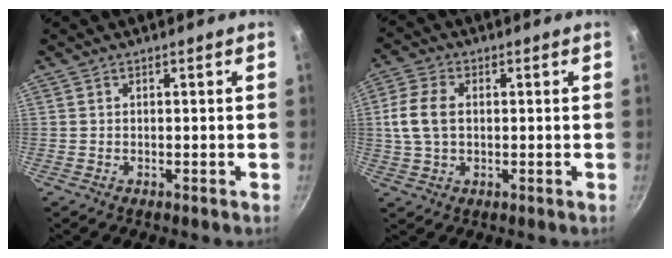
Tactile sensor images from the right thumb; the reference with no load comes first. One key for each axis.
{"total": 7.8, "fx": 0.7, "fy": 5.2, "fz": 5.8, "tx": -0.114, "ty": 0.012, "tz": 0.009}